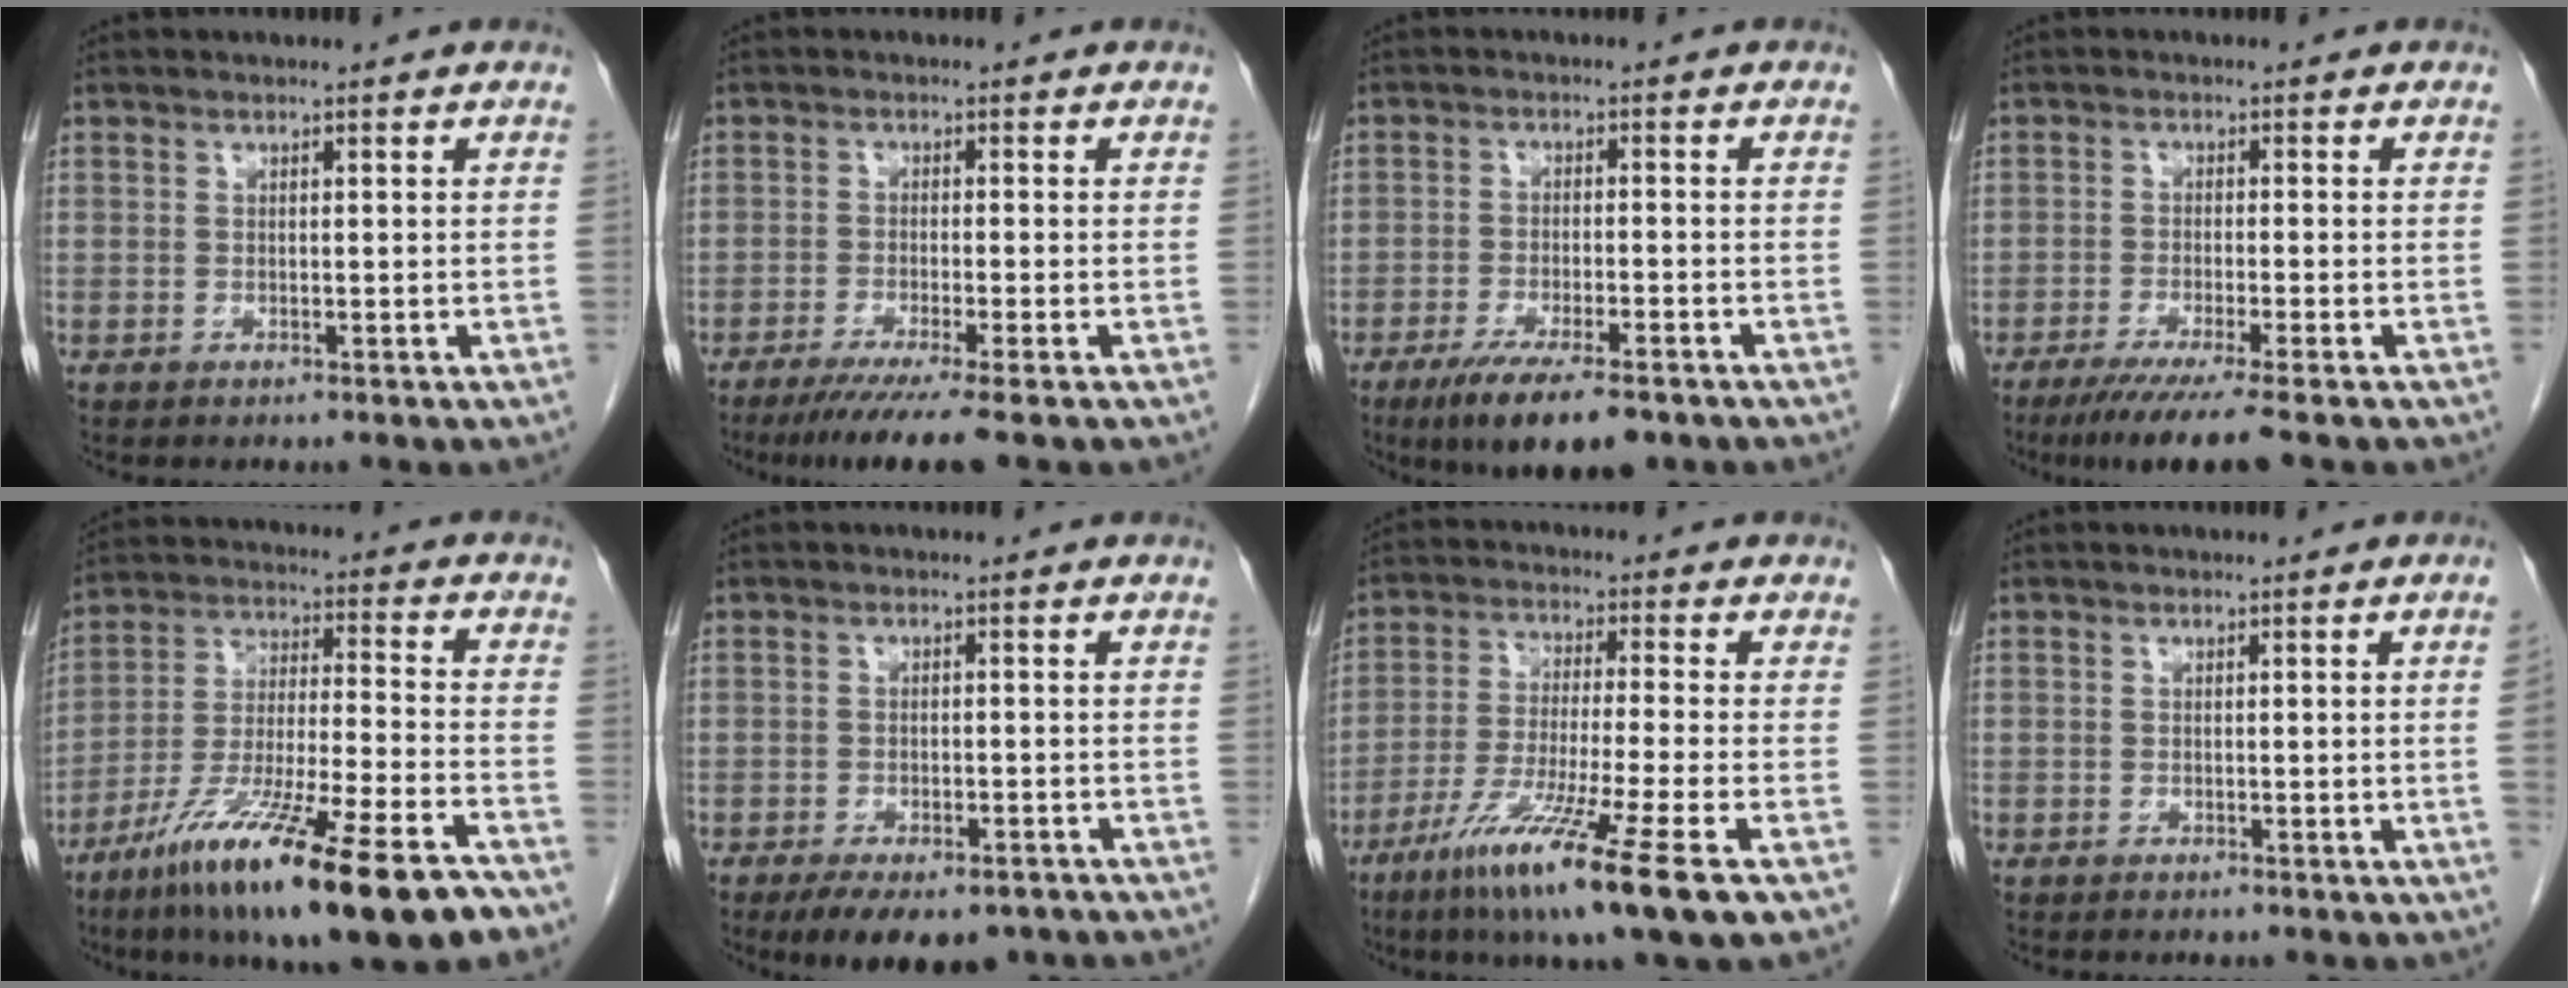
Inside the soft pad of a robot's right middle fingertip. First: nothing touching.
{"total": 7.0, "force": [-5.2, -0.9, 4.6], "torque": [-0.069, -0.020, -0.086]}
{"total": 10.2, "force": [-7.0, 2.1, 7.0], "torque": [-0.115, -0.021, -0.109]}
{"total": 7.4, "force": [-5.4, -0.8, 4.9], "torque": [-0.076, -0.021, -0.090]}
{"total": 22.2, "force": [-14.1, 1.8, 17.0], "torque": [-0.262, -0.048, -0.243]}
{"total": 9.2, "force": [-6.5, 4.5, 4.7], "torque": [-0.067, -0.002, -0.091]}
{"total": 14.9, "force": [-8.1, -0.6, 12.5], "torque": [-0.230, -0.052, -0.142]}
{"total": 1.5, "force": [-0.3, -0.5, 1.4], "torque": [-0.018, -0.002, -0.005]}